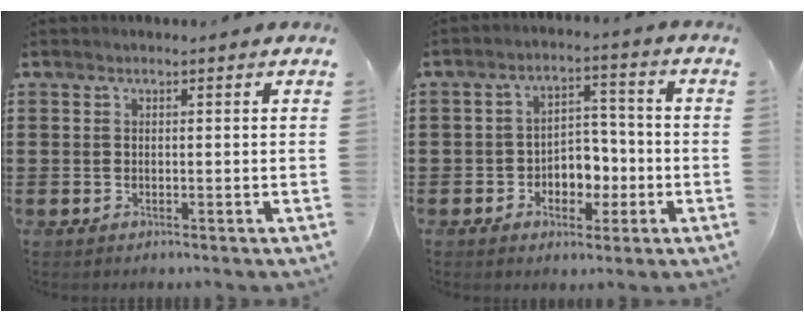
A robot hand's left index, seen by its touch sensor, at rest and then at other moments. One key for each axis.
{"total": 4.9, "fx": -1.8, "fy": 3.8, "fz": 2.5, "tx": -0.045, "ty": 0.009, "tz": -0.037}